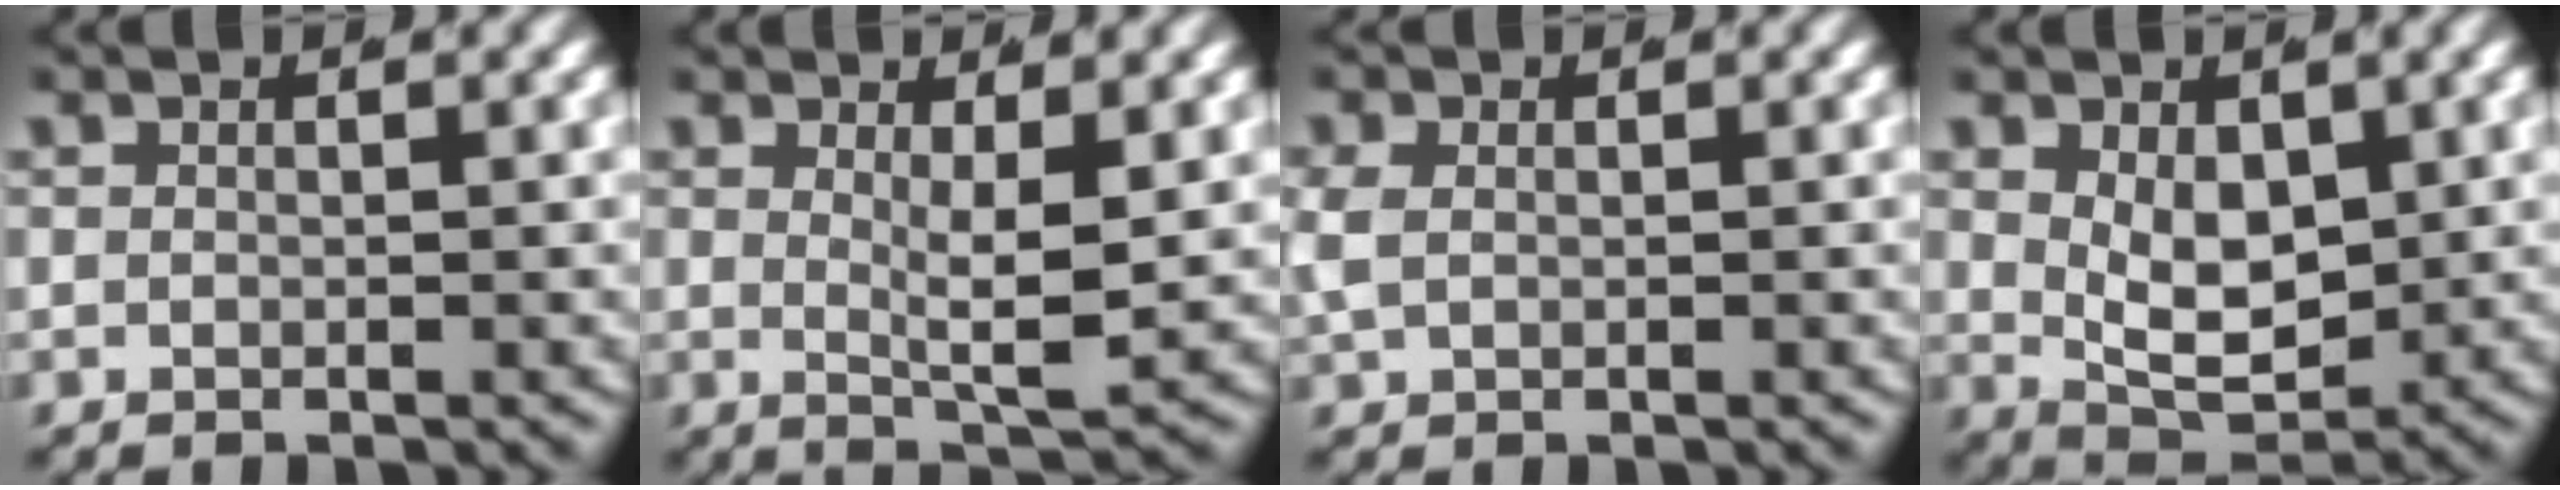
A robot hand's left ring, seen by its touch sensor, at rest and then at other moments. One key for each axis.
{"total": 3.5, "fx": 0.8, "fy": 0.3, "fz": 3.4, "tx": -0.060, "ty": -0.020, "tz": 0.021}
{"total": 1.7, "fx": 0.2, "fy": 1.3, "fz": 1.0, "tx": -0.041, "ty": -0.005, "tz": 0.013}
{"total": 5.1, "fx": 0.3, "fy": 3.3, "fz": 4.0, "tx": -0.072, "ty": -0.029, "tz": 0.020}